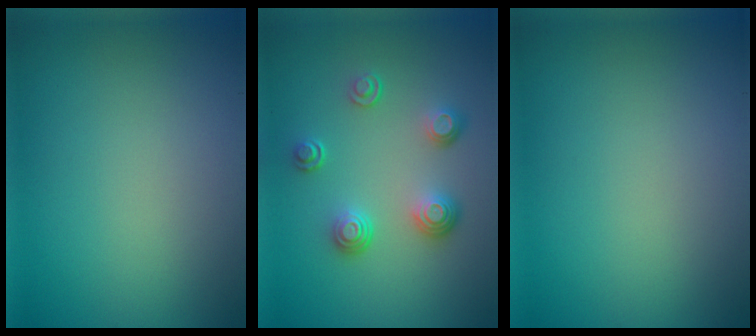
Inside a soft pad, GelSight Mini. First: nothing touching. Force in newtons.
{"total": 3.6, "press": 2.7, "slide": 2.4}
{"total": 0.0}